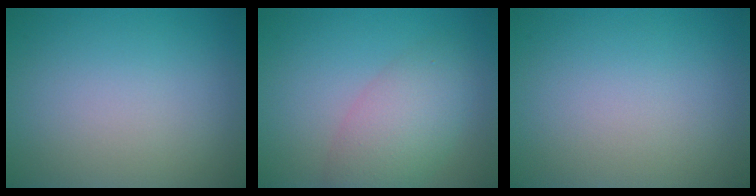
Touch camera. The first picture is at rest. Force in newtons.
{"total": 4.9, "press": 4.9, "slide": 0.3}
{"total": 0.0}